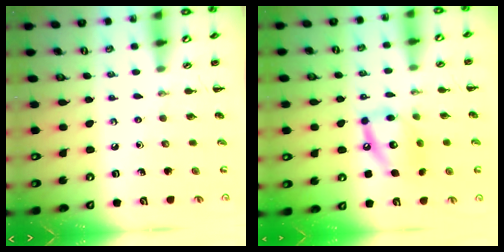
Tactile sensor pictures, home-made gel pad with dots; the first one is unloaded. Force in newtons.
{"total": 13.8, "press": 13.7, "slide": 1.9}